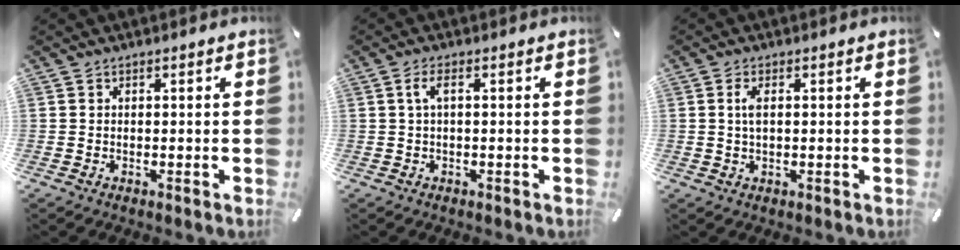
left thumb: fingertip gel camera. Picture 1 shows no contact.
{"total": 3.0, "force": [0.3, 0.6, 2.9], "torque": [-0.055, 0.003, 0.004]}
{"total": 2.8, "force": [0.5, 1.0, 2.6], "torque": [-0.062, 0.000, 0.004]}